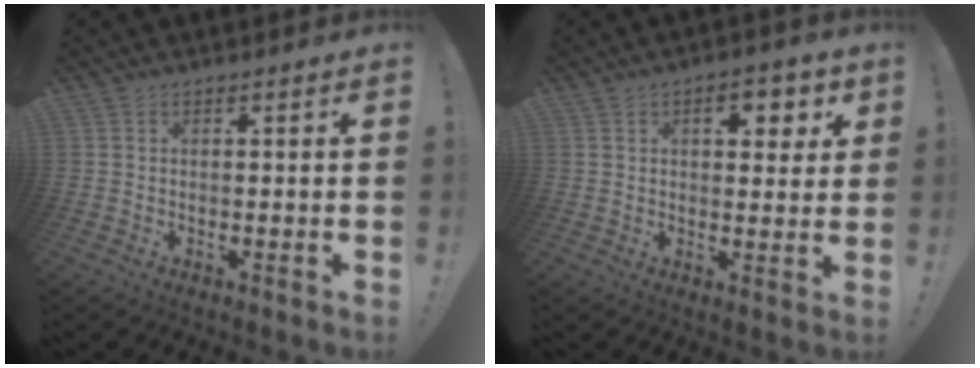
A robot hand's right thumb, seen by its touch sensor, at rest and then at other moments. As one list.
[{"total": 7.3, "force": [3.1, 3.8, 5.4], "torque": [-0.057, -0.006, 0.044]}]